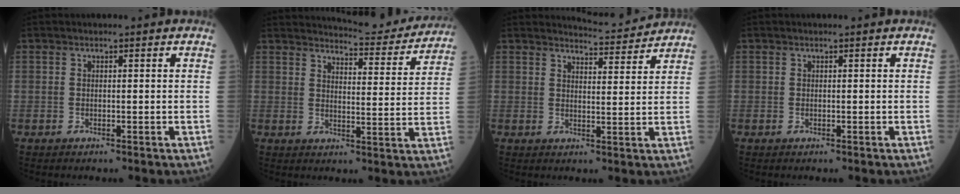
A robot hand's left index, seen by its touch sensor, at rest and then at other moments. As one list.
[{"total": 12.6, "force": [12.3, 1.2, 2.5], "torque": [-0.031, -0.026, 0.144]}, {"total": 5.6, "force": [5.6, -0.1, -0.3], "torque": [-0.011, -0.006, 0.074]}, {"total": 0.0}]